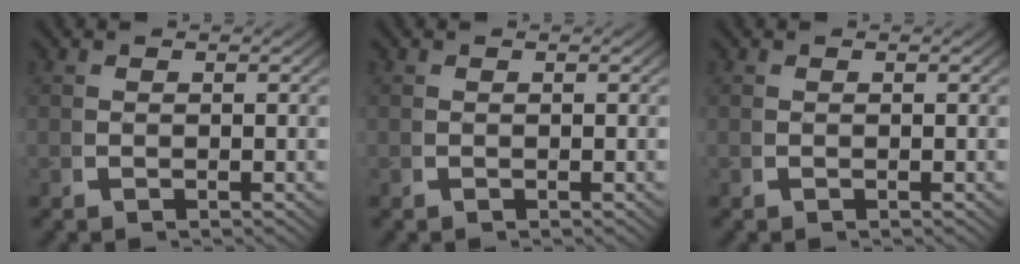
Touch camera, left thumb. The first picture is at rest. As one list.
[{"total": 0.0}, {"total": 0.0}]